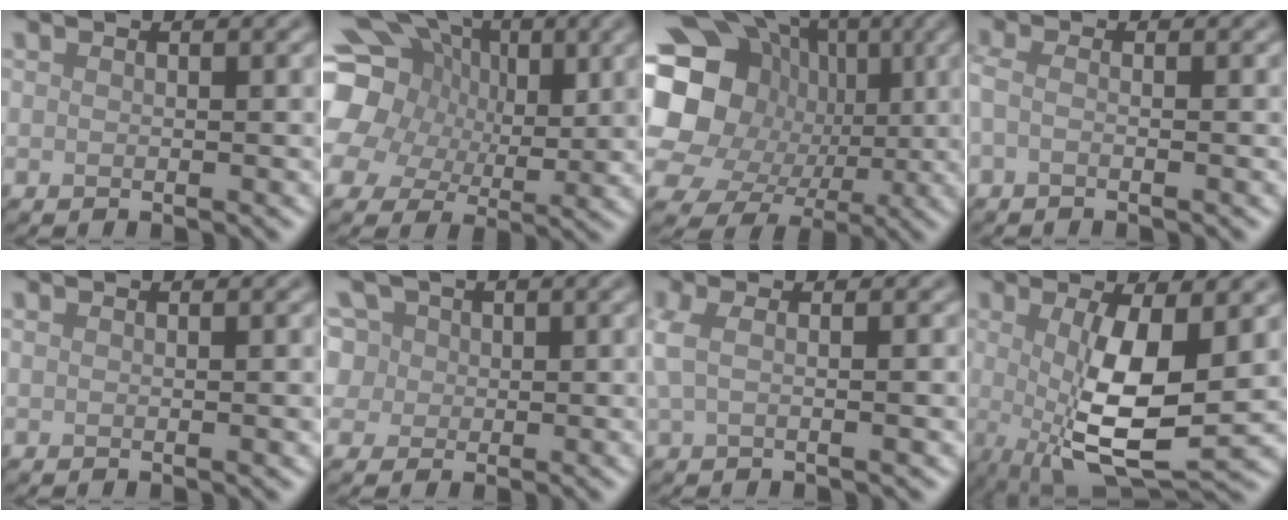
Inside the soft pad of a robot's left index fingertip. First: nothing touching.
{"total": 19.4, "force": [5.6, 15.6, 10.2], "torque": [-0.216, 0.035, 0.063]}
{"total": 17.9, "force": [0.9, 15.8, 8.3], "torque": [-0.166, 0.009, -0.017]}
{"total": 1.2, "force": [-0.5, 0.5, 1.0], "torque": [-0.022, -0.008, -0.012]}
{"total": 1.0, "force": [0.1, 0.2, 0.9], "torque": [-0.012, 0.001, 0.002]}
{"total": 7.2, "force": [2.9, 5.8, 3.1], "torque": [-0.053, 0.033, 0.017]}
{"total": 3.7, "force": [0.1, 1.3, 3.4], "torque": [-0.062, 0.006, -0.003]}
{"total": 7.9, "force": [0.2, 2.4, 7.6], "torque": [-0.140, -0.012, 0.007]}